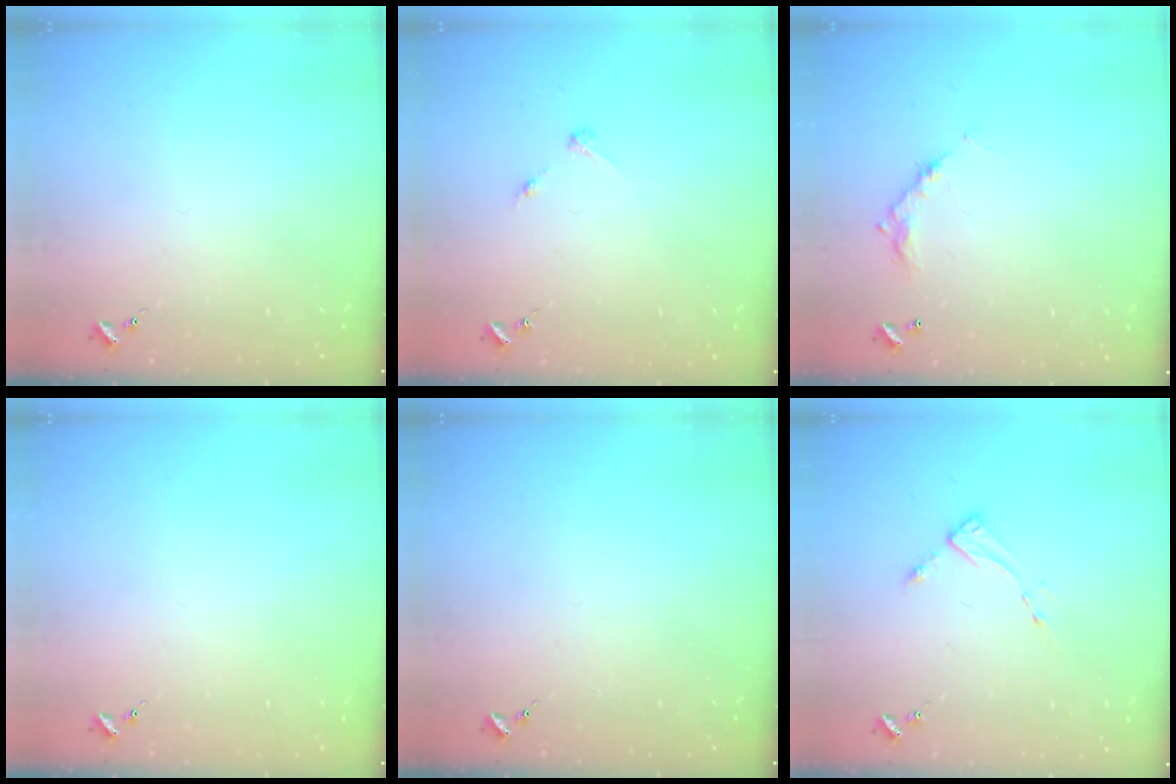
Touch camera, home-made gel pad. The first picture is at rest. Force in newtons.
{"total": 2.7, "press": 2.7, "slide": 0.3}
{"total": 8.4, "press": 8.4, "slide": 0.4}
{"total": 0.0}
{"total": 0.0}
{"total": 3.0, "press": 3.0, "slide": 0.5}